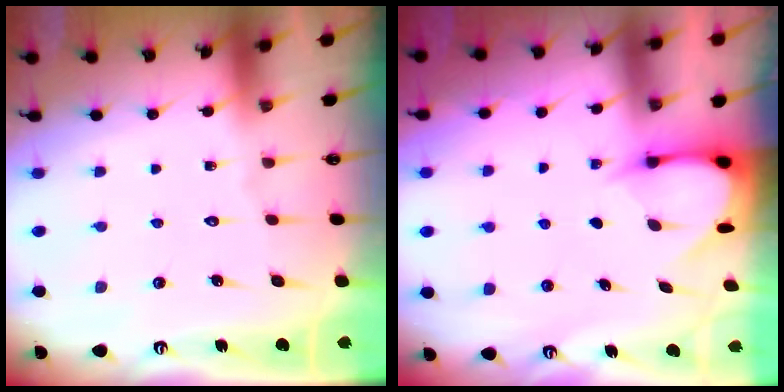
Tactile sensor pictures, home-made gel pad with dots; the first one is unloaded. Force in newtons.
{"total": 3.7, "press": 3.7, "slide": 0.3}